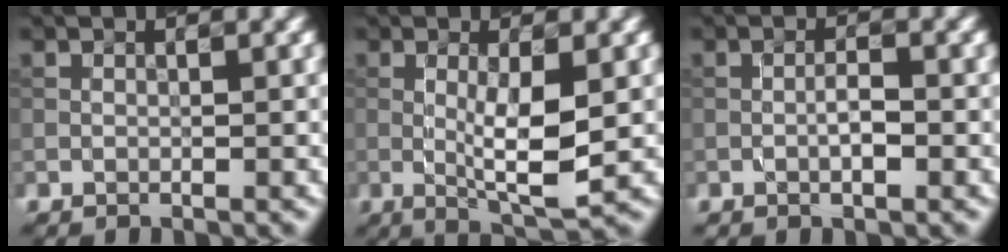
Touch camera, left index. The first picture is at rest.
{"total": 5.1, "force": [-0.2, 1.0, 5.0], "torque": [-0.088, -0.007, 0.001]}
{"total": 1.8, "force": [-0.5, 0.5, 1.7], "torque": [-0.031, 0.001, -0.010]}